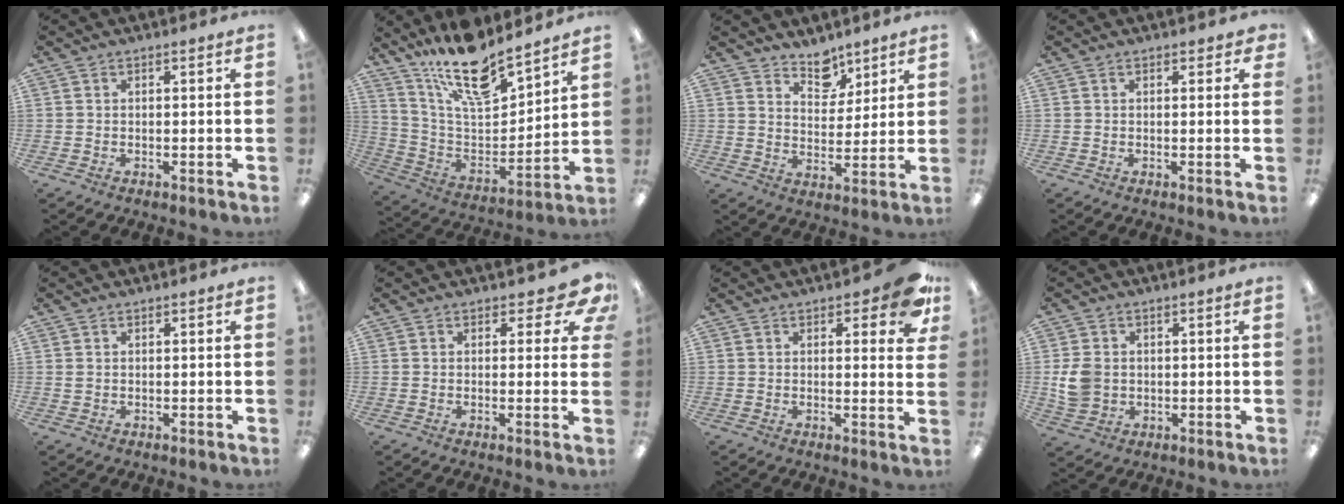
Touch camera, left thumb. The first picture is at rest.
{"total": 18.5, "force": [15.1, 5.2, 9.3], "torque": [-0.170, -0.103, 0.262]}
{"total": 7.8, "force": [6.5, 4.1, 1.6], "torque": [-0.010, -0.048, 0.117]}
{"total": 1.2, "force": [0.7, 0.9, 0.5], "torque": [-0.002, 0.000, 0.011]}
{"total": 0.9, "force": [0.4, 0.7, 0.5], "torque": [-0.011, 0.003, 0.007]}
{"total": 5.3, "force": [2.8, 3.0, 3.4], "torque": [-0.037, -0.009, 0.048]}
{"total": 7.8, "force": [4.3, 3.1, 5.7], "torque": [-0.058, -0.020, 0.069]}
{"total": 6.8, "force": [0.5, 5.8, 3.5], "torque": [-0.081, 0.007, 0.013]}